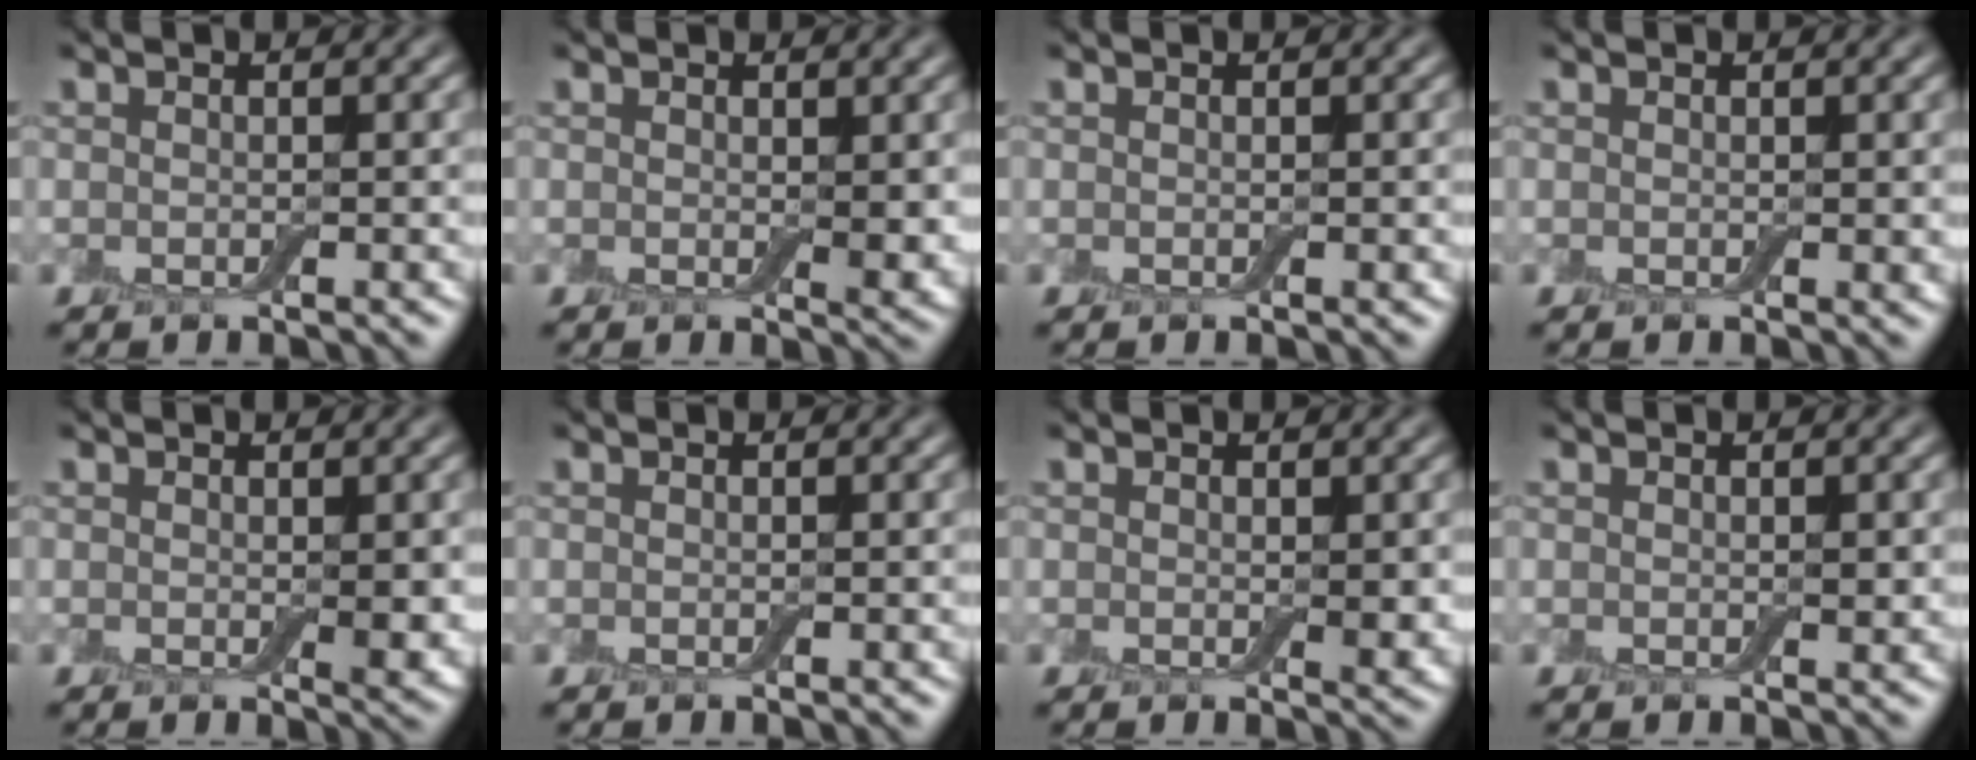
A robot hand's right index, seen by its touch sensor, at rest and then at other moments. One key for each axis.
{"total": 1.9, "fx": 0.4, "fy": 0.9, "fz": 1.7, "tx": -0.019, "ty": -0.007, "tz": 0.009}
{"total": 0.0}
{"total": 0.5, "fx": 0.2, "fy": 0.3, "fz": 0.3, "tx": -0.001, "ty": 0.001, "tz": 0.002}
{"total": 2.0, "fx": 0.1, "fy": 0.8, "fz": 1.8, "tx": -0.022, "ty": -0.007, "tz": 0.003}
{"total": 0.0}
{"total": 1.6, "fx": 0.2, "fy": 0.8, "fz": 1.4, "tx": -0.014, "ty": -0.005, "tz": 0.005}
{"total": 0.6, "fx": 0.1, "fy": 0.4, "fz": 0.5, "tx": -0.004, "ty": -0.001, "tz": 0.001}